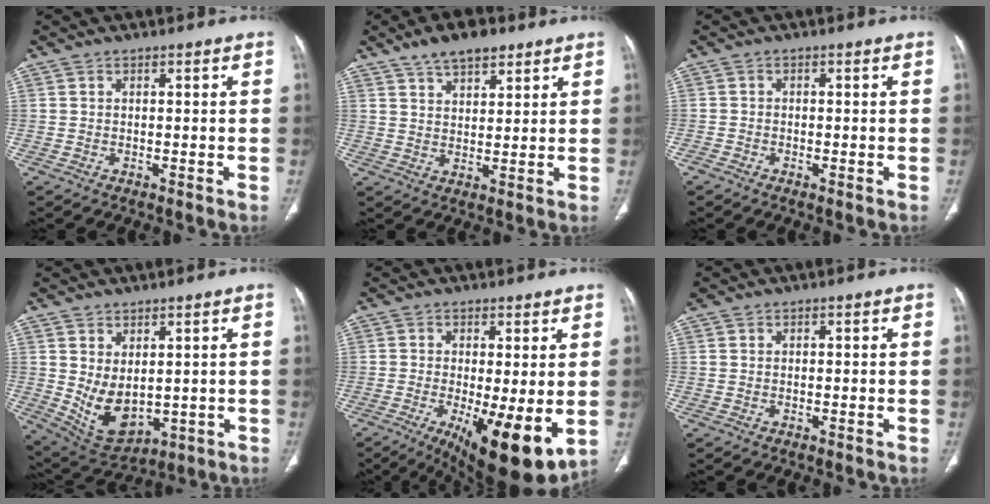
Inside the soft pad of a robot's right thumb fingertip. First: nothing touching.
{"total": 7.1, "force": [4.9, 3.3, 3.9], "torque": [-0.046, -0.017, 0.082]}
{"total": 1.3, "force": [-1.0, 0.5, 0.6], "torque": [-0.009, 0.000, -0.022]}
{"total": 9.1, "force": [0.7, 5.6, 7.1], "torque": [-0.109, -0.015, 0.044]}
{"total": 13.3, "force": [-2.9, 4.0, 12.4], "torque": [-0.181, -0.028, -0.032]}
{"total": 0.6, "force": [0.4, 0.4, 0.0], "torque": [0.001, 0.007, 0.006]}